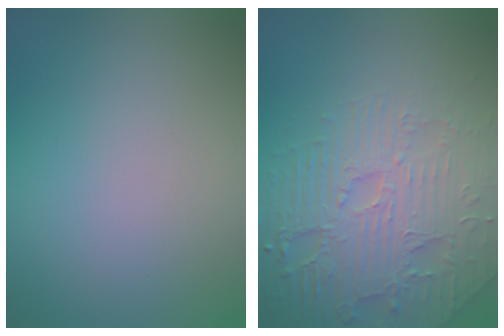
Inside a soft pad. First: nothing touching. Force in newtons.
{"total": 5.5, "press": 5.0, "slide": 2.4}